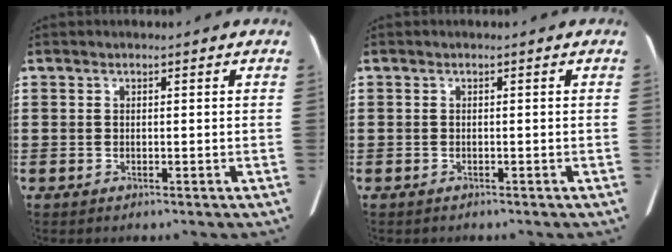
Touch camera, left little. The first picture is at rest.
{"total": 0.0}